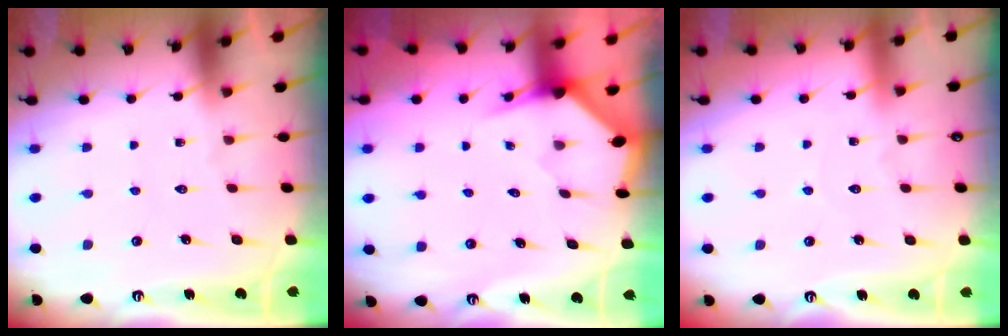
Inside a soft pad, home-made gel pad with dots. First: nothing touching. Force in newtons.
{"total": 2.7, "press": 2.7, "slide": 0.2}
{"total": 2.1, "press": 2.1, "slide": 0.2}